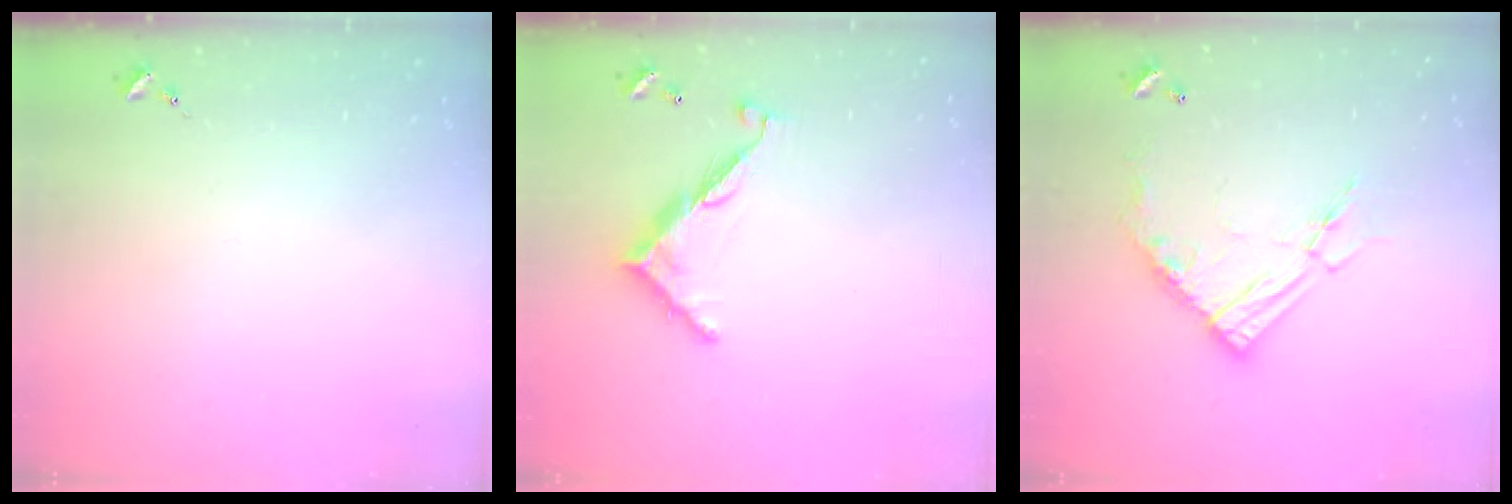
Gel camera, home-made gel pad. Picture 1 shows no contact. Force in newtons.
{"total": 9.7, "press": 9.7, "slide": 0.4}
{"total": 15.2, "press": 15.1, "slide": 1.7}